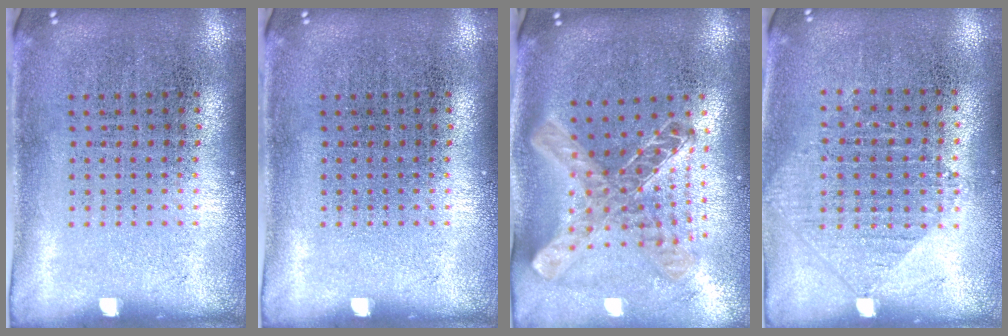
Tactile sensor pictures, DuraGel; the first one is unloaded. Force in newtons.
{"total": 0.0}
{"total": 1.5, "press": 1.3, "slide": 0.6}
{"total": 0.9, "press": 0.9, "slide": 0.2}